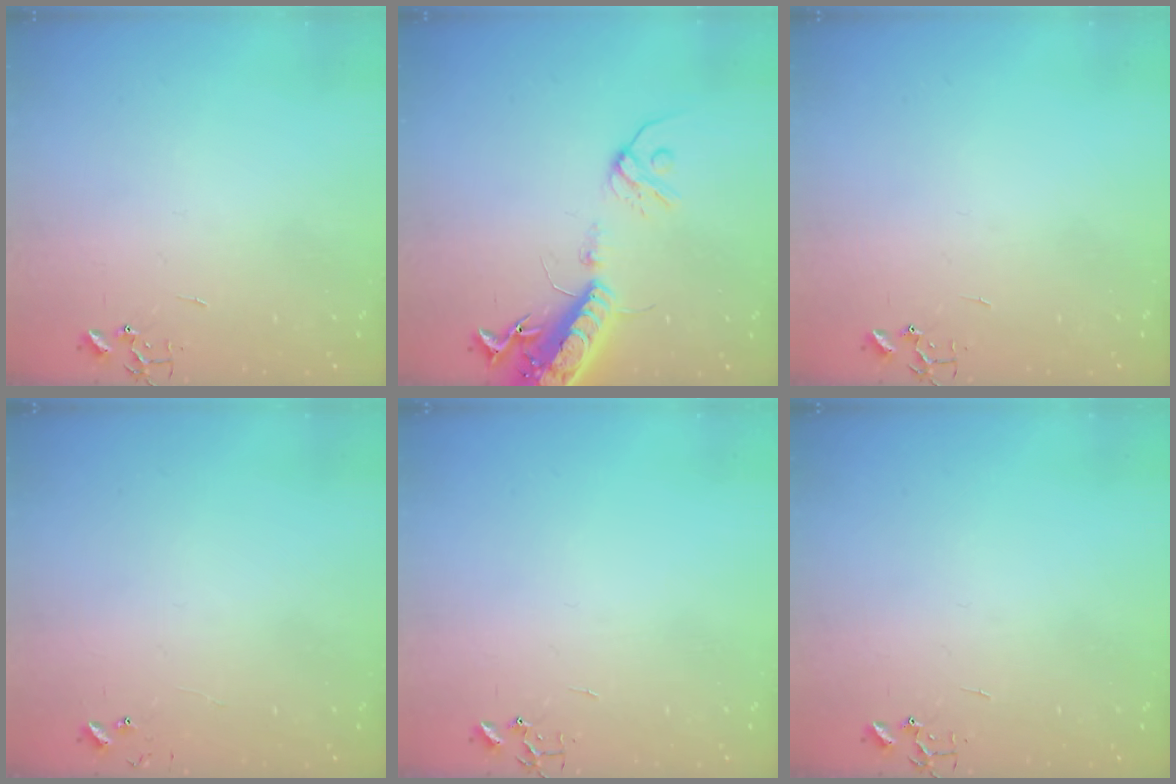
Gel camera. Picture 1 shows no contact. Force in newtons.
{"total": 16.6, "press": 16.1, "slide": 4.0}
{"total": 0.0}
{"total": 4.7, "press": 4.7, "slide": 0.5}
{"total": 0.0}
{"total": 0.0}